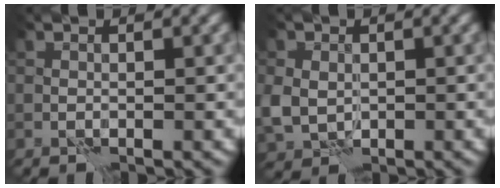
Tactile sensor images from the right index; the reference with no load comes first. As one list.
[{"total": 3.6, "force": [-0.2, 3.0, 2.0], "torque": [-0.051, -0.008, -0.005]}]